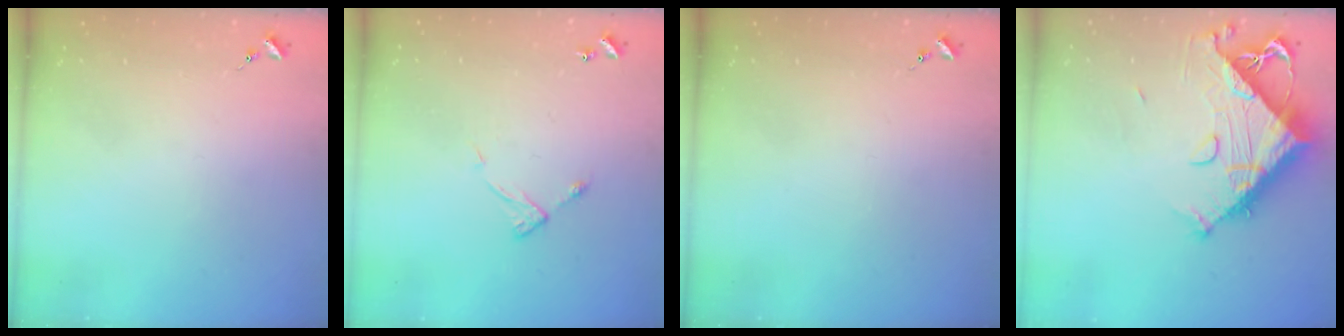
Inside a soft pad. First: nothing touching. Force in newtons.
{"total": 5.4, "press": 5.4, "slide": 0.4}
{"total": 0.0}
{"total": 13.1, "press": 13.0, "slide": 1.5}